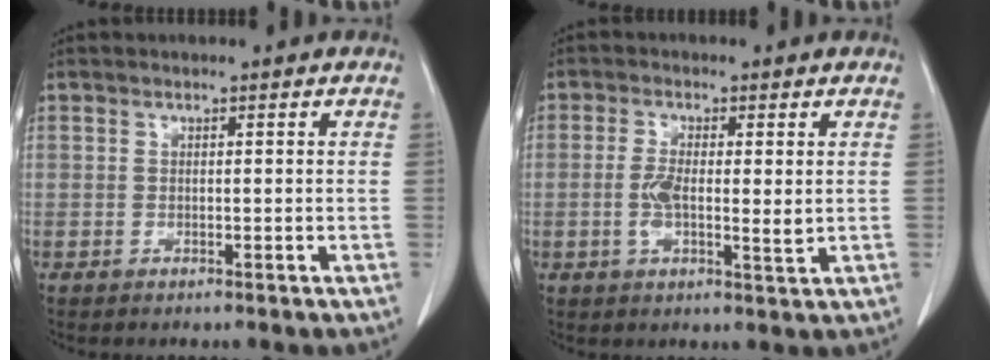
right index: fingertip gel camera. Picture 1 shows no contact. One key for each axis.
{"total": 5.7, "fx": 0.0, "fy": 1.7, "fz": 5.5, "tx": -0.104, "ty": -0.006, "tz": -0.001}